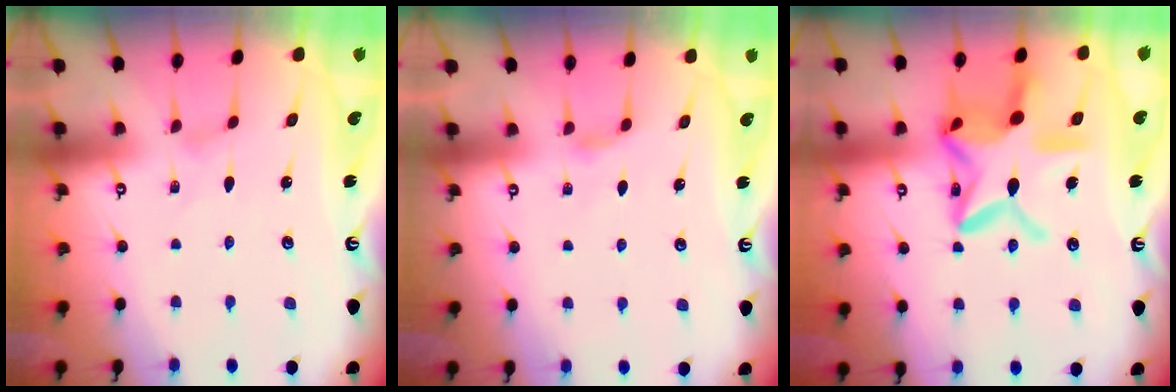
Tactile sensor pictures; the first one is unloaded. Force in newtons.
{"total": 4.0, "press": 4.0, "slide": 0.6}
{"total": 20.0, "press": 20.0, "slide": 1.5}